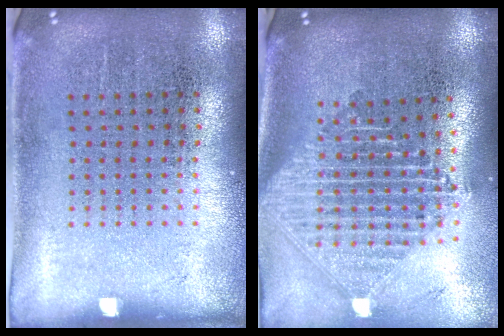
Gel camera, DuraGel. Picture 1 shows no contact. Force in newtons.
{"total": 2.3, "press": 1.8, "slide": 1.4}